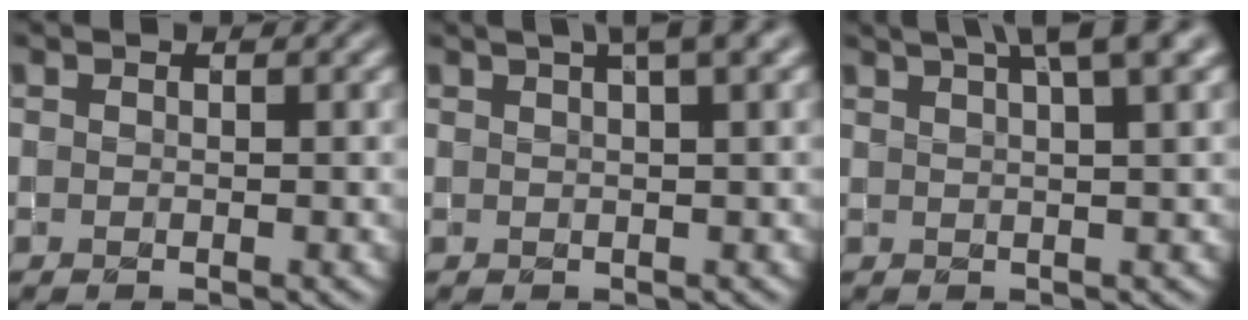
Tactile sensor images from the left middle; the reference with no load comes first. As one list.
[{"total": 3.7, "force": [2.3, 0.7, 2.9], "torque": [-0.027, 0.013, 0.023]}, {"total": 5.9, "force": [3.7, 1.3, 4.4], "torque": [-0.038, 0.024, 0.036]}]